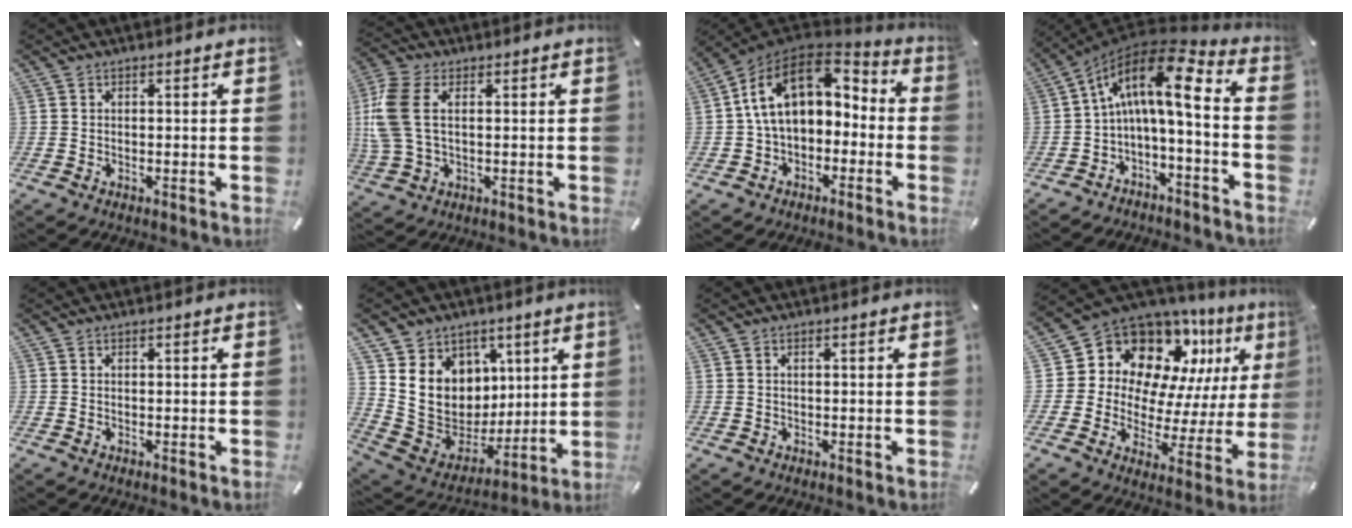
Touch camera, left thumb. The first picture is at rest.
{"total": 10.0, "force": [1.6, 6.0, 7.9], "torque": [-0.201, -0.002, 0.025]}
{"total": 15.7, "force": [3.7, 10.5, 11.1], "torque": [-0.205, -0.007, 0.066]}
{"total": 13.2, "force": [2.0, 4.8, 12.1], "torque": [-0.209, -0.016, 0.024]}
{"total": 0.0}
{"total": 12.5, "force": [3.2, 11.9, 2.5], "torque": [-0.035, -0.043, 0.076]}
{"total": 0.0}
{"total": 13.6, "force": [8.8, 9.6, 4.2], "torque": [-0.071, -0.086, 0.159]}